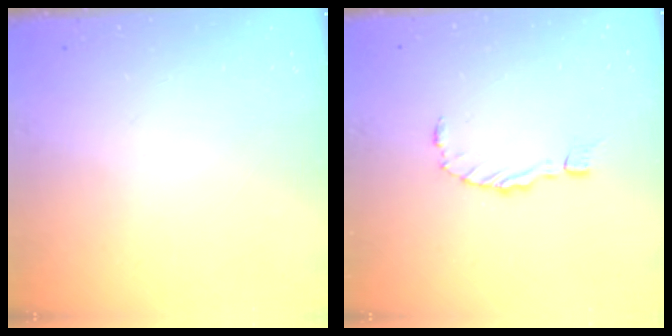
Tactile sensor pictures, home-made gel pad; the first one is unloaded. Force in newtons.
{"total": 0.0}